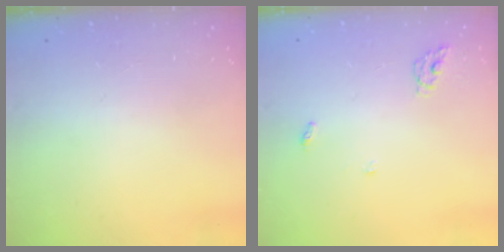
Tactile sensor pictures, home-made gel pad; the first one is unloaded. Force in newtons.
{"total": 5.0, "press": 5.0, "slide": 0.3}